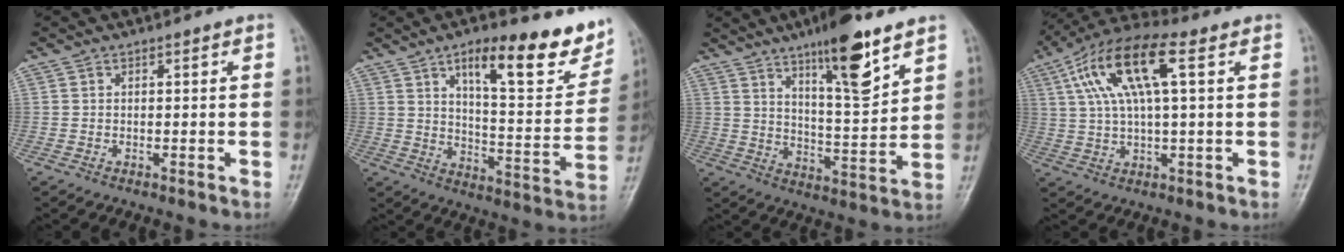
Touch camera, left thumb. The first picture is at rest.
{"total": 19.2, "force": [11.6, 6.3, 13.9], "torque": [-0.144, -0.062, 0.172]}
{"total": 14.2, "force": [8.8, 3.3, 10.7], "torque": [-0.152, -0.053, 0.146]}
{"total": 14.4, "force": [4.7, 4.7, 12.7], "torque": [-0.257, 0.025, 0.081]}